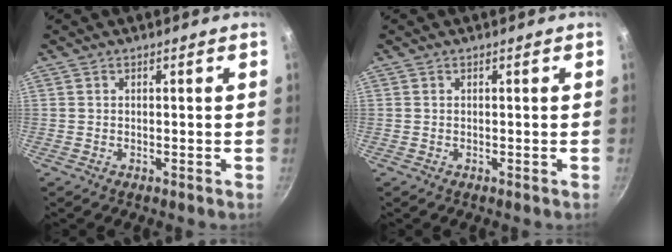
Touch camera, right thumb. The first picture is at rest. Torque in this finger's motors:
{"motor_torque": [-0.09, 0.18, 0.25, -0.08, -0.03]}